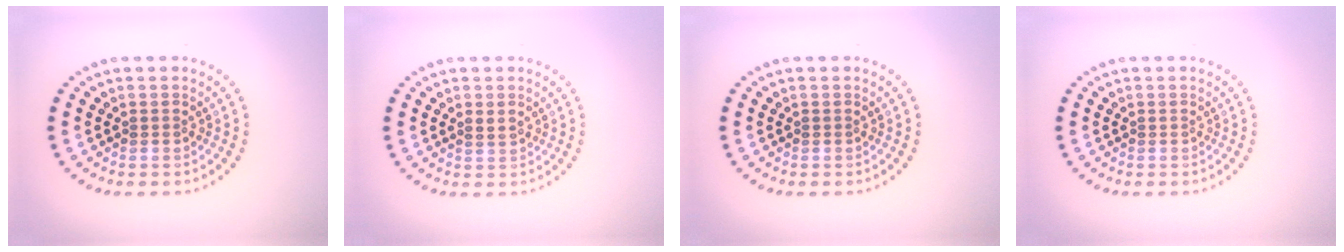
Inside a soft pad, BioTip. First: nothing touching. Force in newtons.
{"total": 0.8, "press": 0.8, "slide": 0.1}
{"total": 0.0}
{"total": 0.0}